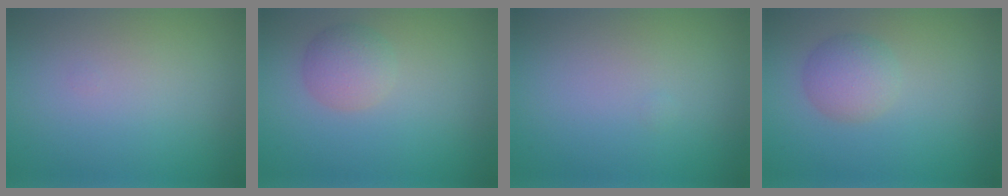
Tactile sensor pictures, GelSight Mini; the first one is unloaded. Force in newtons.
{"total": 2.4, "press": 2.4, "slide": 0.1}
{"total": 0.0}
{"total": 2.7, "press": 2.7, "slide": 0.1}